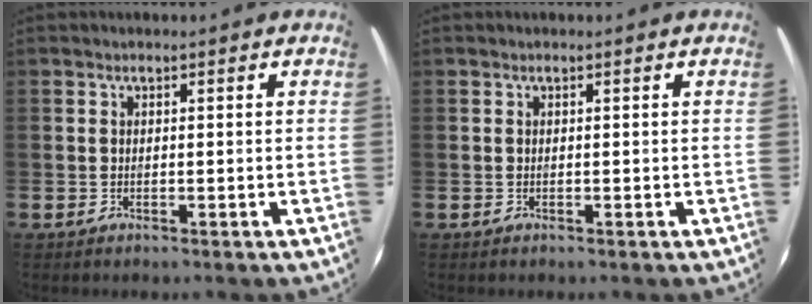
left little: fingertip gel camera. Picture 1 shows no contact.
{"total": 0.0}